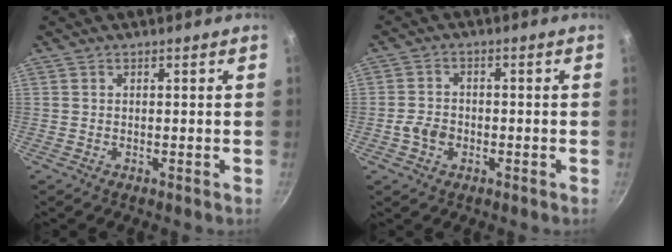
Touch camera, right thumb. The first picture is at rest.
{"total": 4.1, "force": [-1.5, 3.2, 2.2], "torque": [-0.039, 0.018, -0.028]}